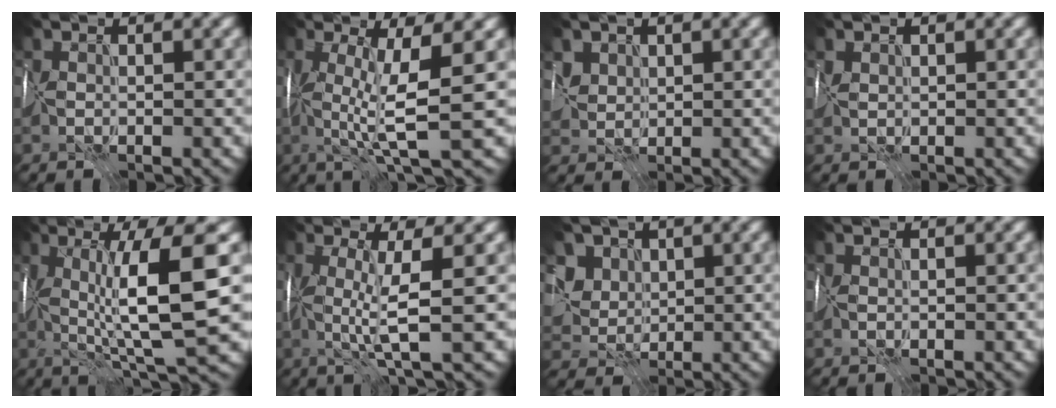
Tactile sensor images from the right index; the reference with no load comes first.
{"total": 4.9, "force": [-0.2, -0.4, 4.8], "torque": [-0.076, -0.008, 0.000]}
{"total": 2.0, "force": [1.5, 1.3, 0.1], "torque": [-0.005, -0.003, 0.045]}
{"total": 0.7, "force": [0.6, 0.0, -0.4], "torque": [0.015, -0.001, 0.011]}
{"total": 9.0, "force": [0.8, 0.2, 9.0], "torque": [-0.129, -0.005, 0.020]}
{"total": 3.2, "force": [-0.2, -0.9, 3.0], "torque": [-0.052, -0.010, -0.004]}
{"total": 5.3, "force": [2.3, 4.3, 2.1], "torque": [-0.033, 0.011, 0.029]}
{"total": 0.0}